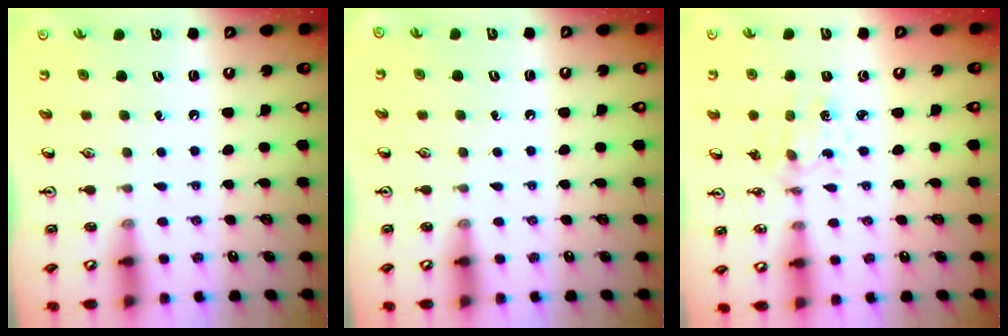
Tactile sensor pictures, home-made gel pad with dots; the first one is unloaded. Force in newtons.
{"total": 0.0}
{"total": 2.0, "press": 2.0, "slide": 0.3}